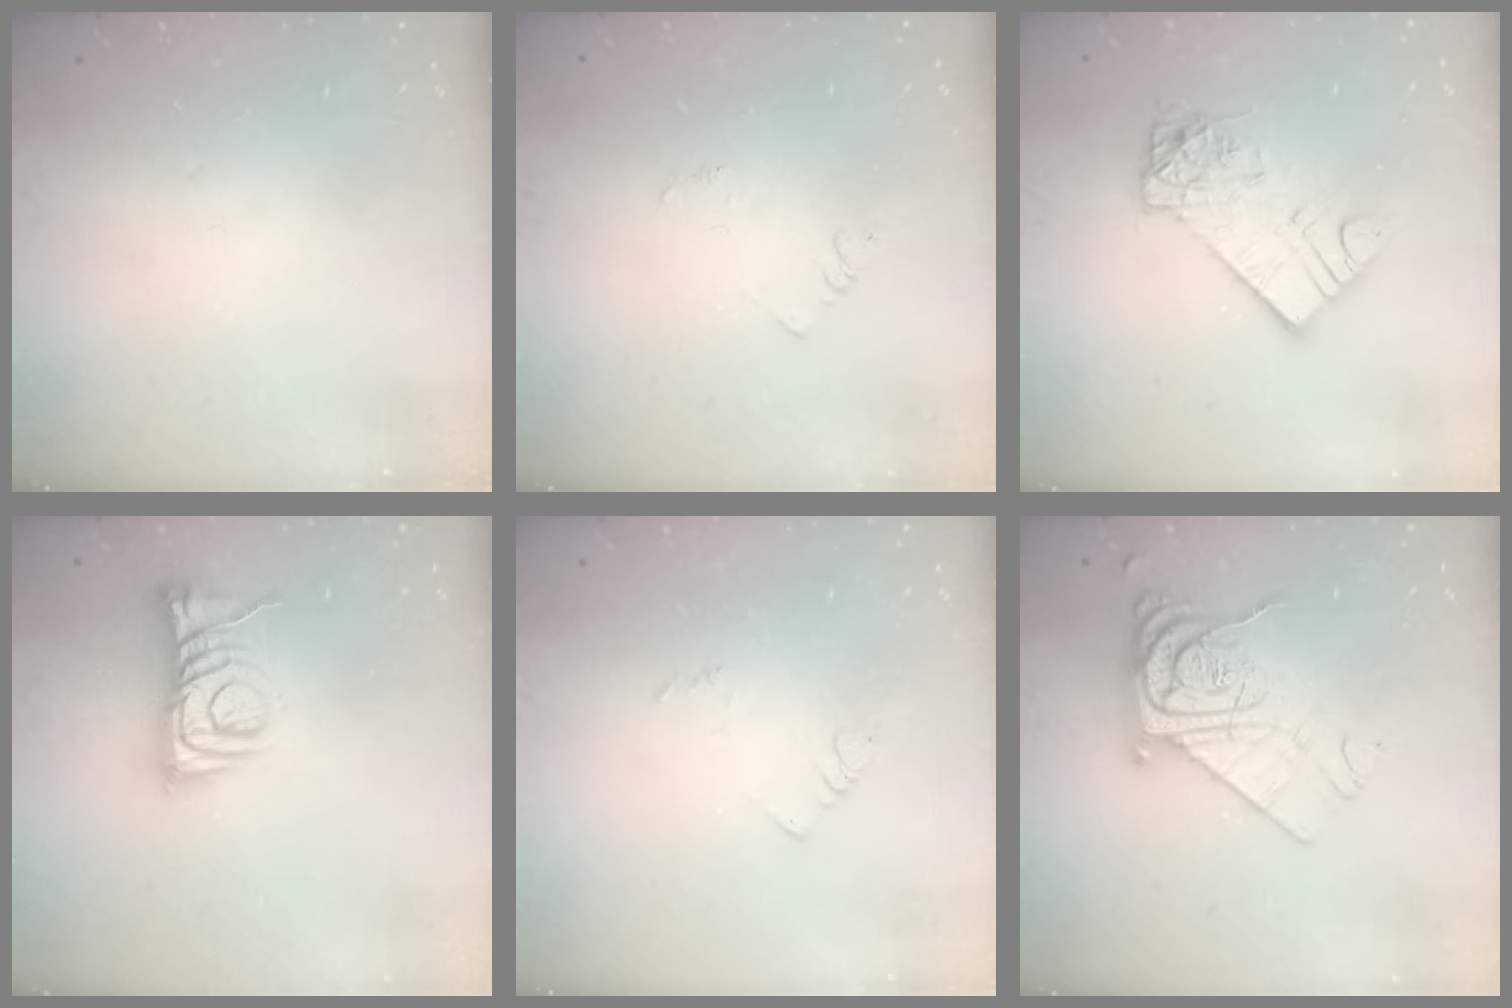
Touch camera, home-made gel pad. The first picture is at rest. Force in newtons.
{"total": 2.9, "press": 2.9, "slide": 0.3}
{"total": 11.0, "press": 10.9, "slide": 1.0}
{"total": 9.6, "press": 9.6, "slide": 0.5}
{"total": 3.7, "press": 3.7, "slide": 0.3}
{"total": 13.2, "press": 13.1, "slide": 1.4}